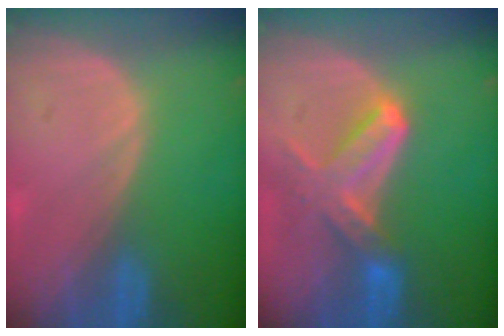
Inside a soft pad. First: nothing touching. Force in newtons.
{"total": 6.7, "press": 6.6, "slide": 1.3}